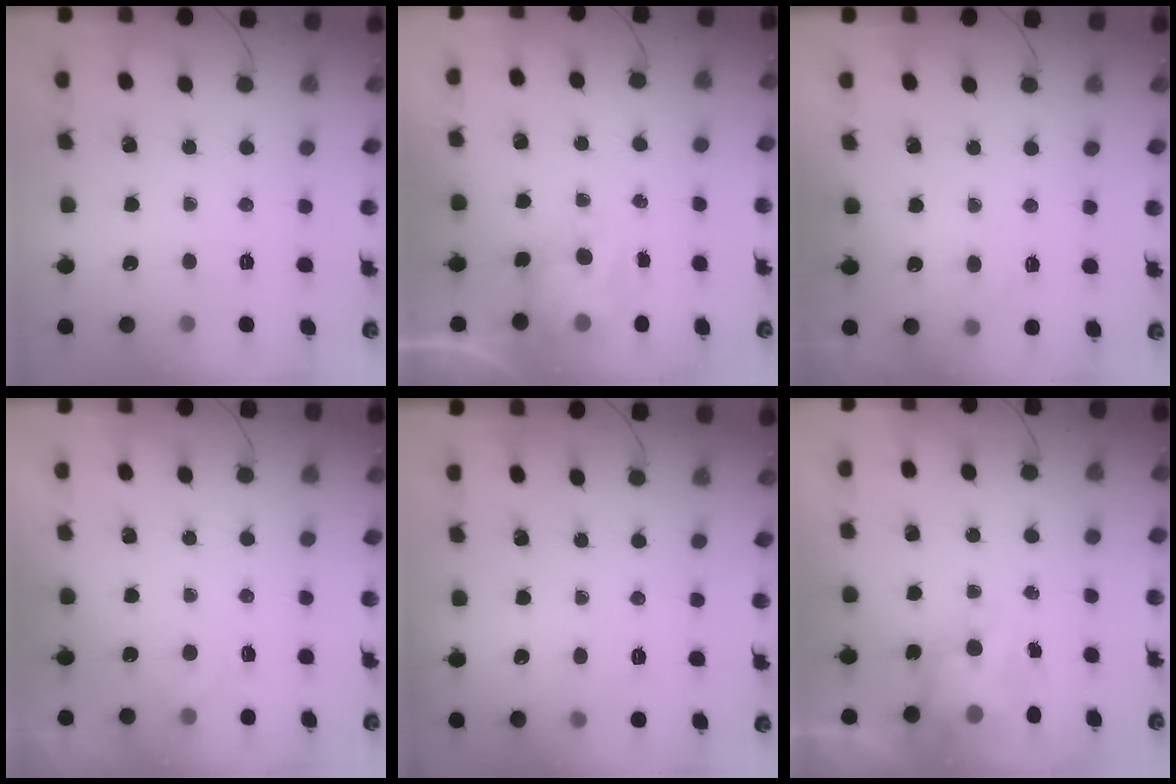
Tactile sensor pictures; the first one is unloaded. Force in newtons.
{"total": 6.5, "press": 6.4, "slide": 1.0}
{"total": 4.8, "press": 4.6, "slide": 1.4}
{"total": 2.0, "press": 1.6, "slide": 1.2}
{"total": 6.6, "press": 6.3, "slide": 2.0}
{"total": 7.1, "press": 7.1, "slide": 0.1}